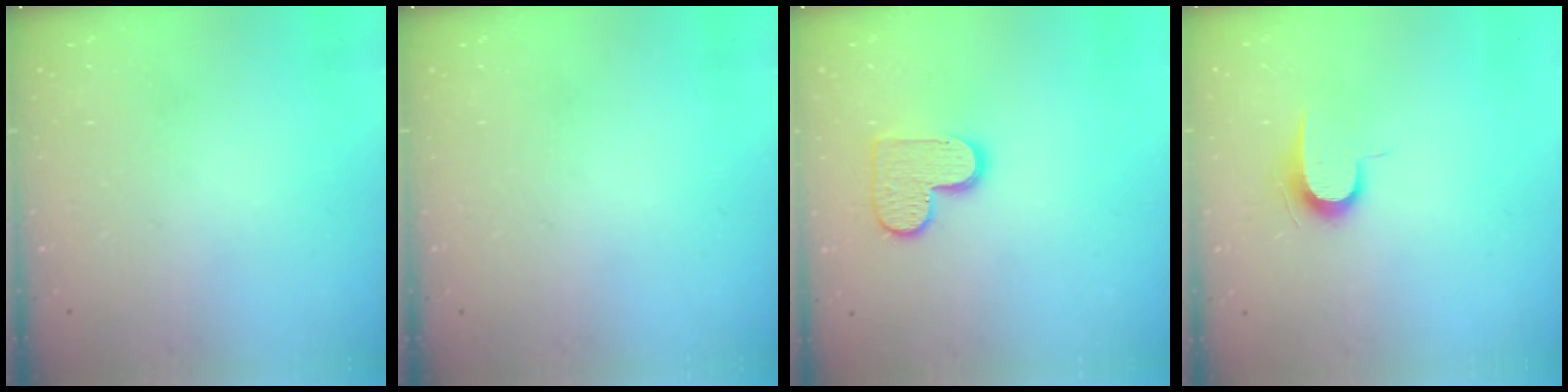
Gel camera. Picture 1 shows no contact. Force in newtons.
{"total": 0.0}
{"total": 10.5, "press": 10.5, "slide": 0.5}
{"total": 6.4, "press": 6.3, "slide": 0.7}